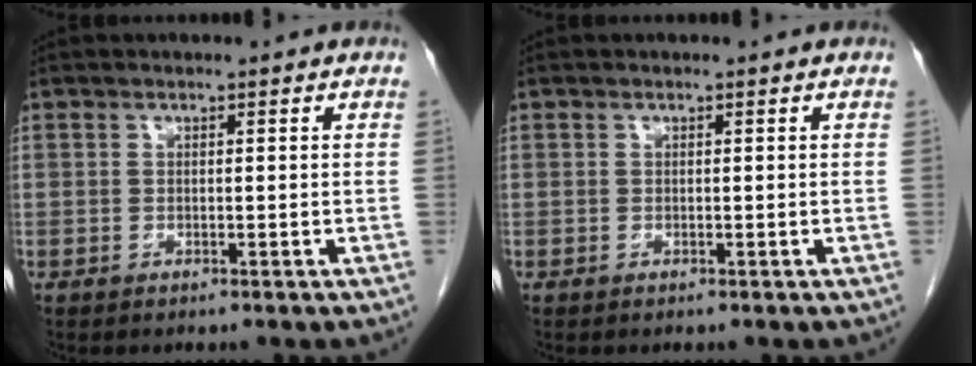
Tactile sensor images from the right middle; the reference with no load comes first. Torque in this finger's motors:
{"motor_torque": [0.00, 0.00, 0.00, 0.00]}